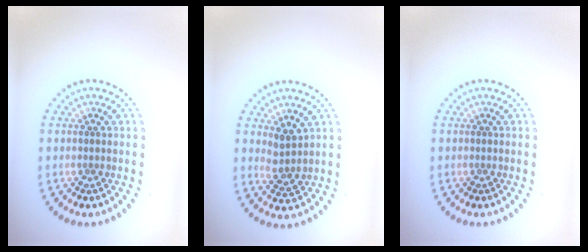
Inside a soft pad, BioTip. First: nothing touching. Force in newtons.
{"total": 2.1, "press": 1.7, "slide": 1.1}
{"total": 0.0}